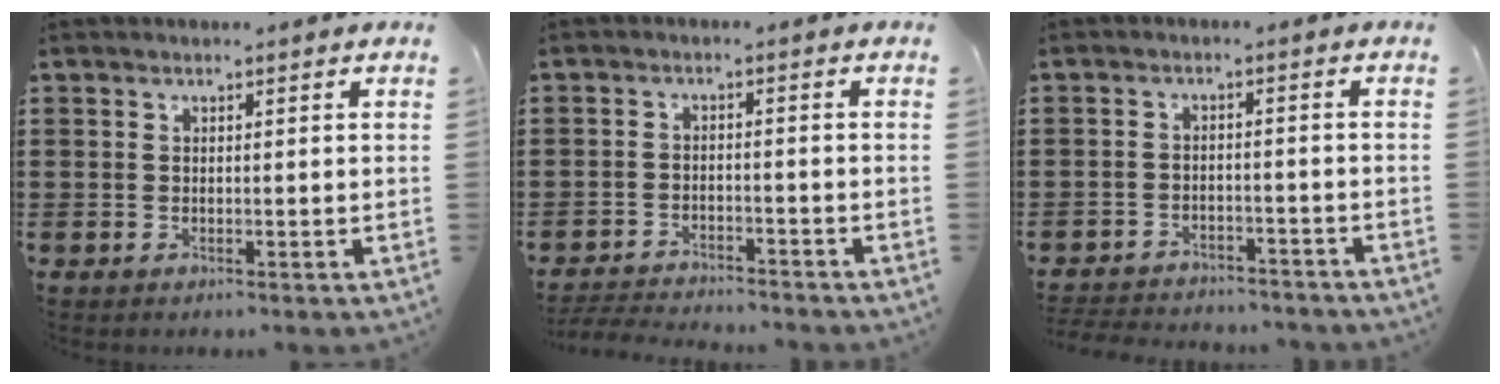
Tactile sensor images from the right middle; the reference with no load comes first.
{"total": 3.5, "force": [-3.4, 0.3, 0.3], "torque": [-0.015, -0.001, -0.076]}
{"total": 3.3, "force": [-3.3, 0.3, 0.1], "torque": [-0.005, 0.000, -0.070]}